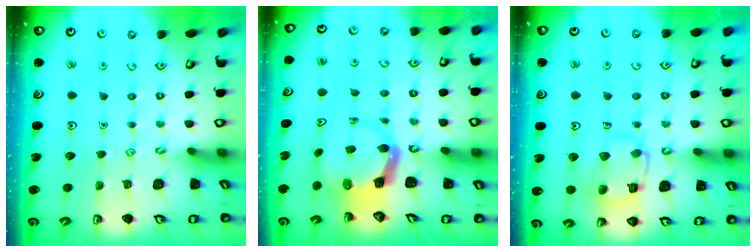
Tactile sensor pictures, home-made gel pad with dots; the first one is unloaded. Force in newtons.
{"total": 3.9, "press": 3.9, "slide": 0.6}
{"total": 12.6, "press": 12.5, "slide": 1.2}